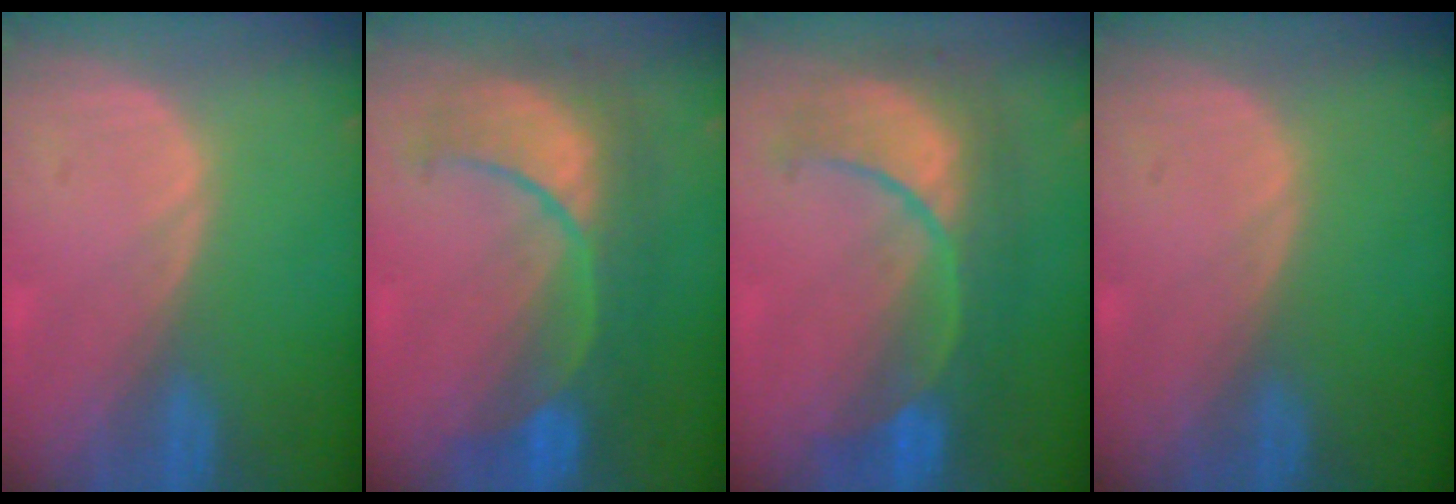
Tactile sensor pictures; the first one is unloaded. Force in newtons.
{"total": 9.4, "press": 9.4, "slide": 0.7}
{"total": 9.6, "press": 9.6, "slide": 0.7}
{"total": 0.0}